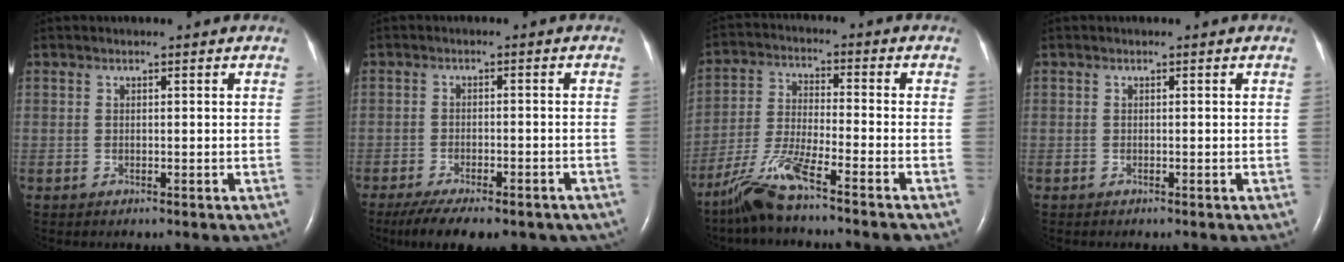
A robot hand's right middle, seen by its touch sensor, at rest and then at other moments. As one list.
[{"total": 17.2, "force": [-13.0, 6.3, 9.4], "torque": [-0.151, -0.012, -0.167]}, {"total": 9.0, "force": [-6.9, -0.2, 5.8], "torque": [-0.126, -0.025, -0.135]}, {"total": 0.0}]